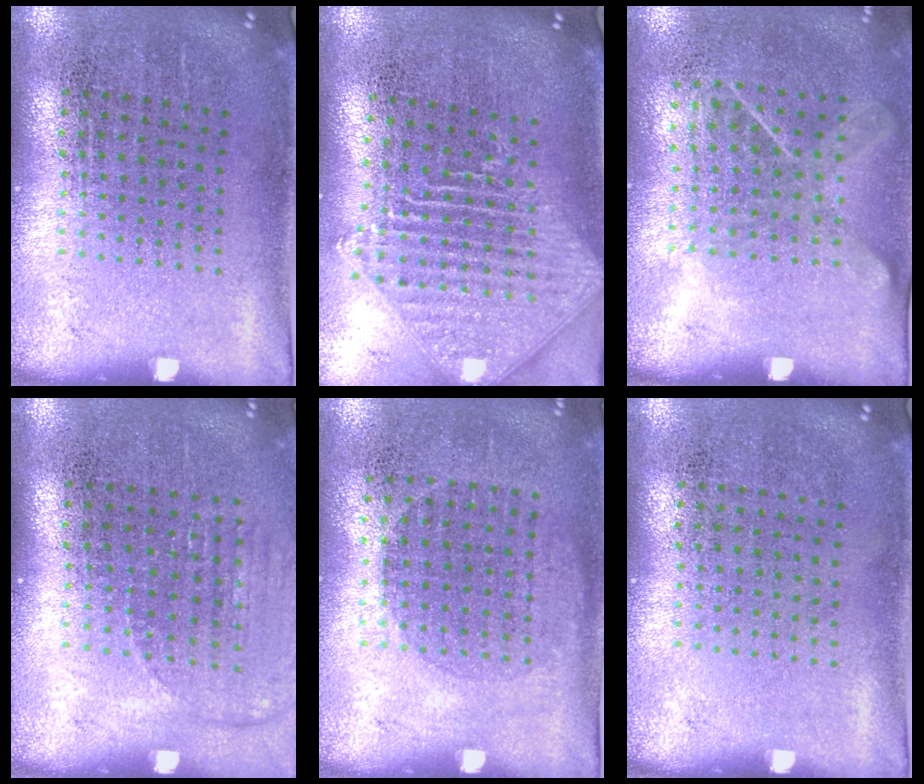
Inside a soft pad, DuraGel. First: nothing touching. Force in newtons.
{"total": 2.3, "press": 1.8, "slide": 1.5}
{"total": 1.3, "press": 1.0, "slide": 0.8}
{"total": 1.1, "press": 1.1, "slide": 0.4}
{"total": 1.0, "press": 0.9, "slide": 0.4}
{"total": 0.0}